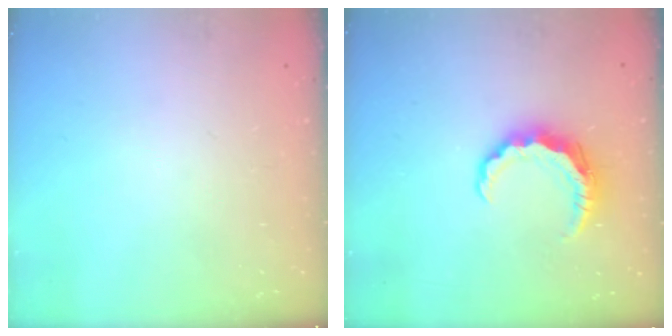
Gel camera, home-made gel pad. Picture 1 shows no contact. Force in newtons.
{"total": 8.3, "press": 8.2, "slide": 1.3}